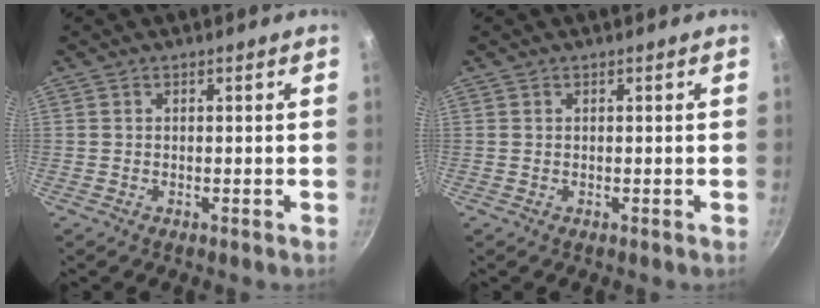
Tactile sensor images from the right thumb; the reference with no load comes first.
{"total": 0.0}